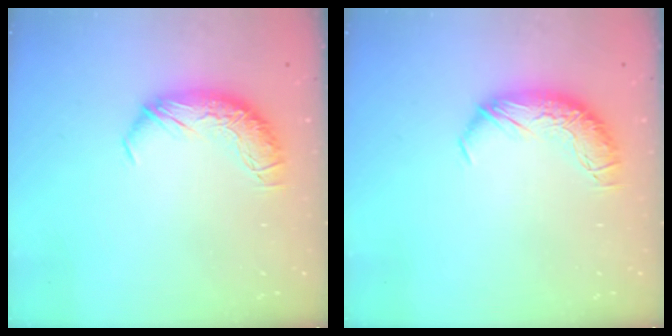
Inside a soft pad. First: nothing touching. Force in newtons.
{"total": 0.0}